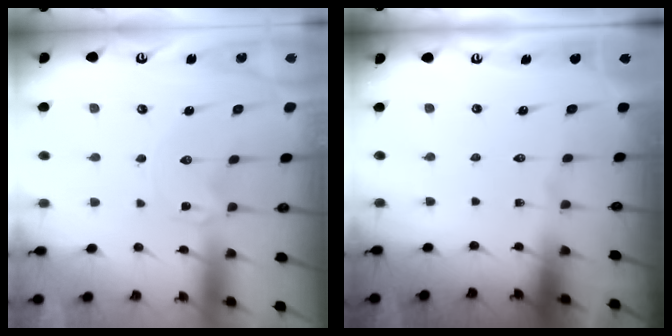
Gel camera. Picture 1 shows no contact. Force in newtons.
{"total": 0.0}